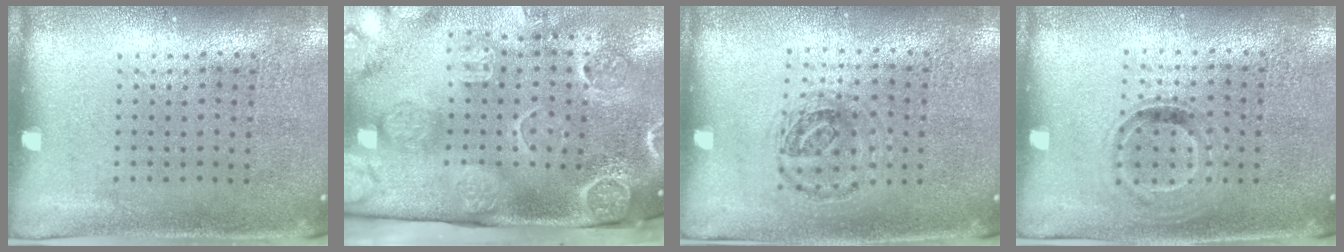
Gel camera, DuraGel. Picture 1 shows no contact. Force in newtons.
{"total": 4.7, "press": 3.6, "slide": 3.0}
{"total": 1.0, "press": 0.9, "slide": 0.3}
{"total": 1.0, "press": 0.8, "slide": 0.5}